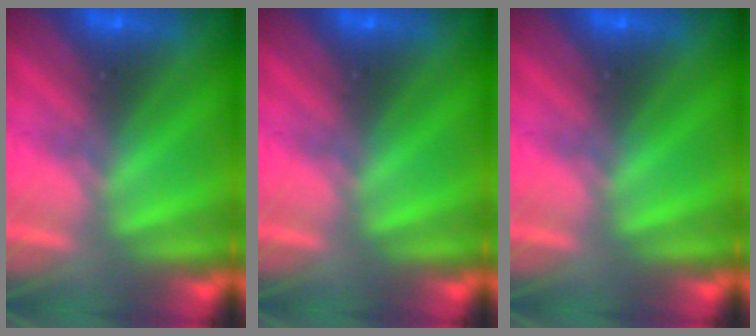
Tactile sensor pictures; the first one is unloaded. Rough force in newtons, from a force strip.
{"total": 0.0}
{"total": 0.0}